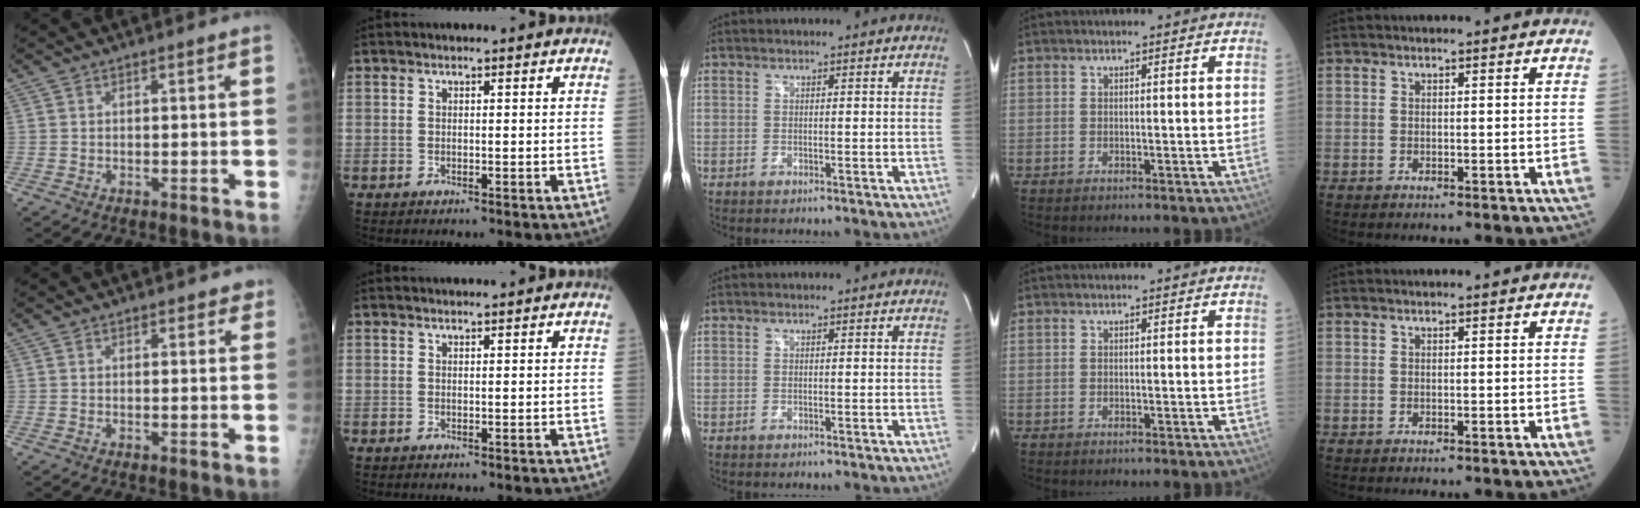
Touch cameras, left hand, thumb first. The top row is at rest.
{"thumb": {"total": 2.0, "force": [1.4, 1.2, 0.6], "torque": [0.020, -0.004, 0.009]}, "index": {"total": 0.7, "force": [0.6, 0.0, 0.3], "torque": [0.003, 0.011, 0.007]}}